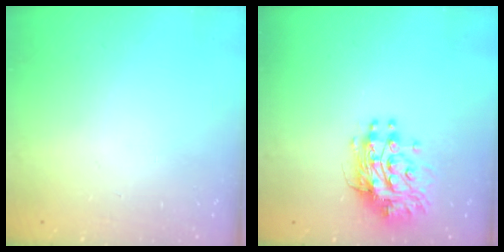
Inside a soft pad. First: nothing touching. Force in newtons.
{"total": 11.5, "press": 11.5, "slide": 1.0}